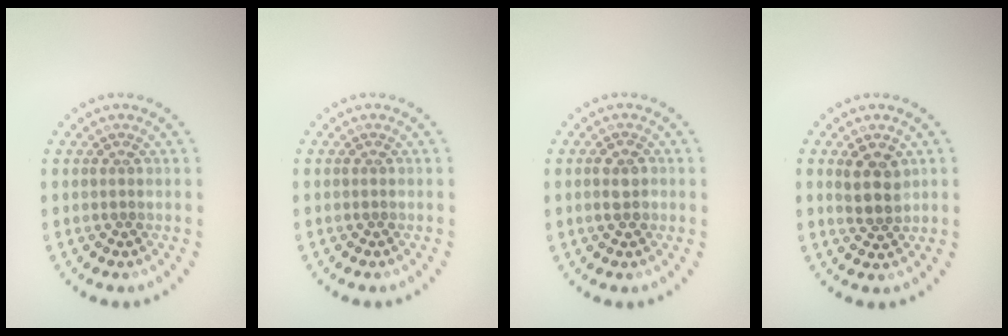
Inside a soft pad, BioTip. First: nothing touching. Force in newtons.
{"total": 0.0}
{"total": 1.6, "press": 1.6, "slide": 0.3}
{"total": 2.6, "press": 2.4, "slide": 1.0}